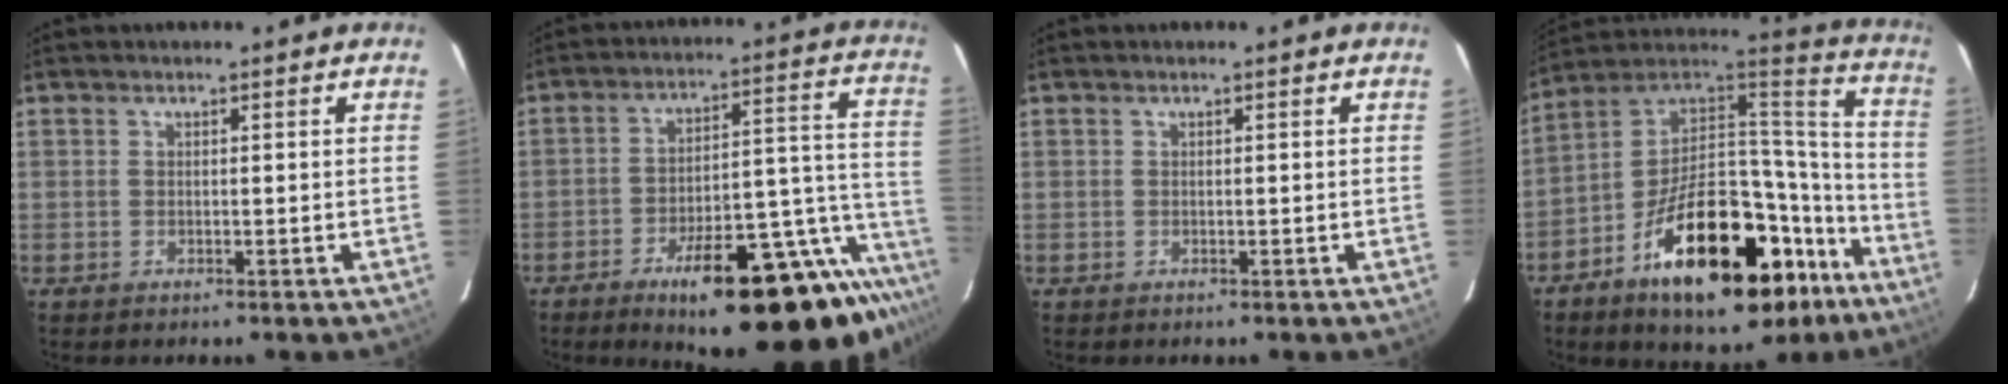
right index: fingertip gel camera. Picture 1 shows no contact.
{"total": 25.1, "force": [-17.9, 5.8, 16.7], "torque": [-0.210, -0.004, -0.249]}
{"total": 0.0}
{"total": 29.4, "force": [-15.7, 13.8, 20.6], "torque": [-0.321, 0.041, -0.229]}